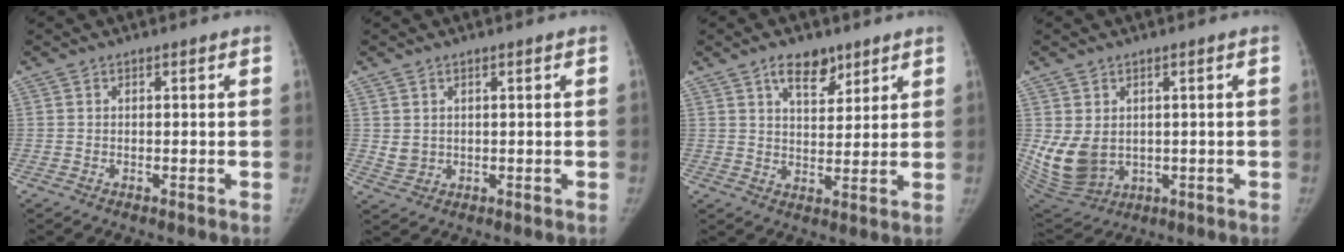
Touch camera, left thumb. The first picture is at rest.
{"total": 2.6, "force": [0.9, 2.0, 1.4], "torque": [-0.018, -0.011, 0.026]}
{"total": 7.1, "force": [4.7, 3.6, 4.0], "torque": [-0.038, -0.030, 0.077]}
{"total": 10.2, "force": [0.3, 7.8, 6.6], "torque": [-0.122, -0.016, 0.033]}